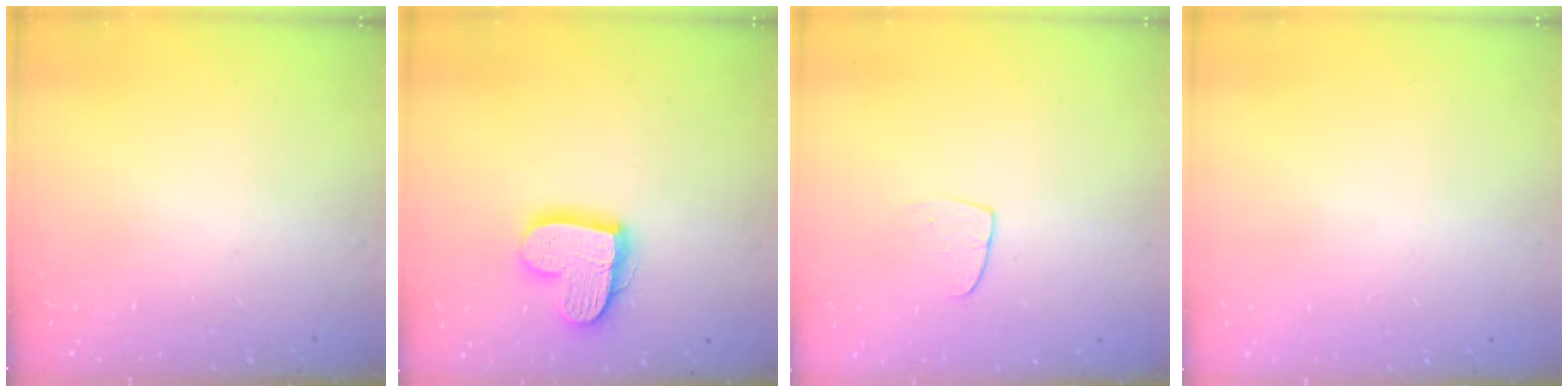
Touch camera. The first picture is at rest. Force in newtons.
{"total": 13.9, "press": 13.9, "slide": 1.0}
{"total": 5.5, "press": 5.5, "slide": 0.4}
{"total": 0.5, "press": 0.5, "slide": 0.1}